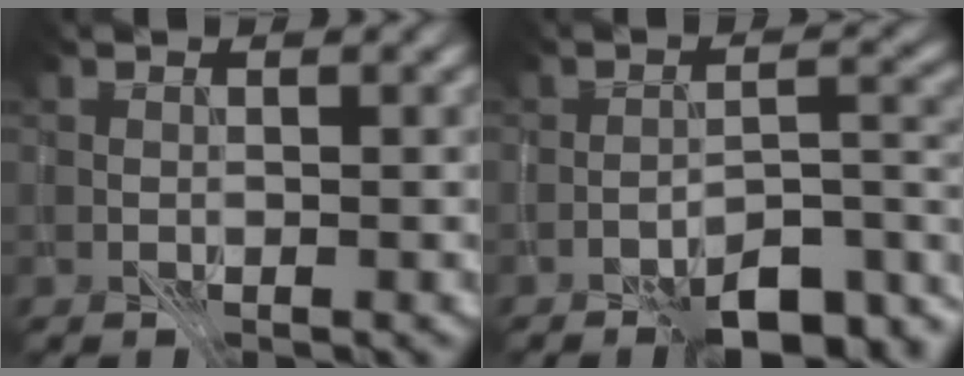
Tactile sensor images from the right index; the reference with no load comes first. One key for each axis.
{"total": 8.1, "fx": -5.7, "fy": 2.6, "fz": 5.1, "tx": -0.061, "ty": 0.013, "tz": -0.092}